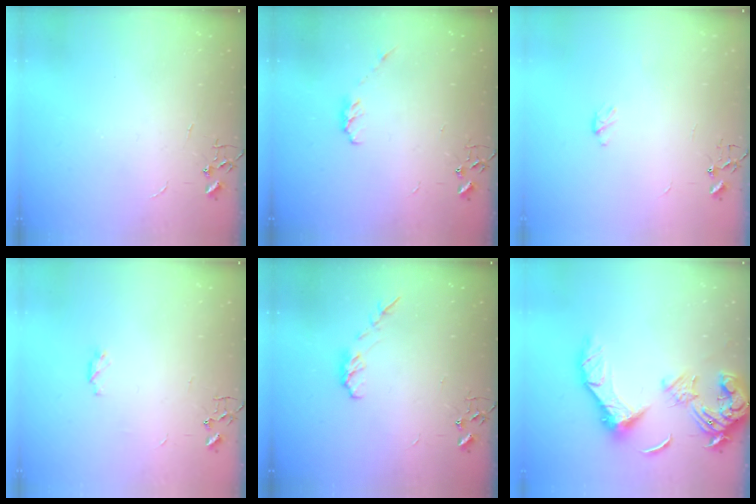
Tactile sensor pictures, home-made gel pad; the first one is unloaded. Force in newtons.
{"total": 4.1, "press": 4.0, "slide": 0.6}
{"total": 3.1, "press": 3.1, "slide": 0.5}
{"total": 3.3, "press": 3.2, "slide": 0.6}
{"total": 5.4, "press": 5.3, "slide": 0.7}
{"total": 17.4, "press": 17.3, "slide": 2.0}